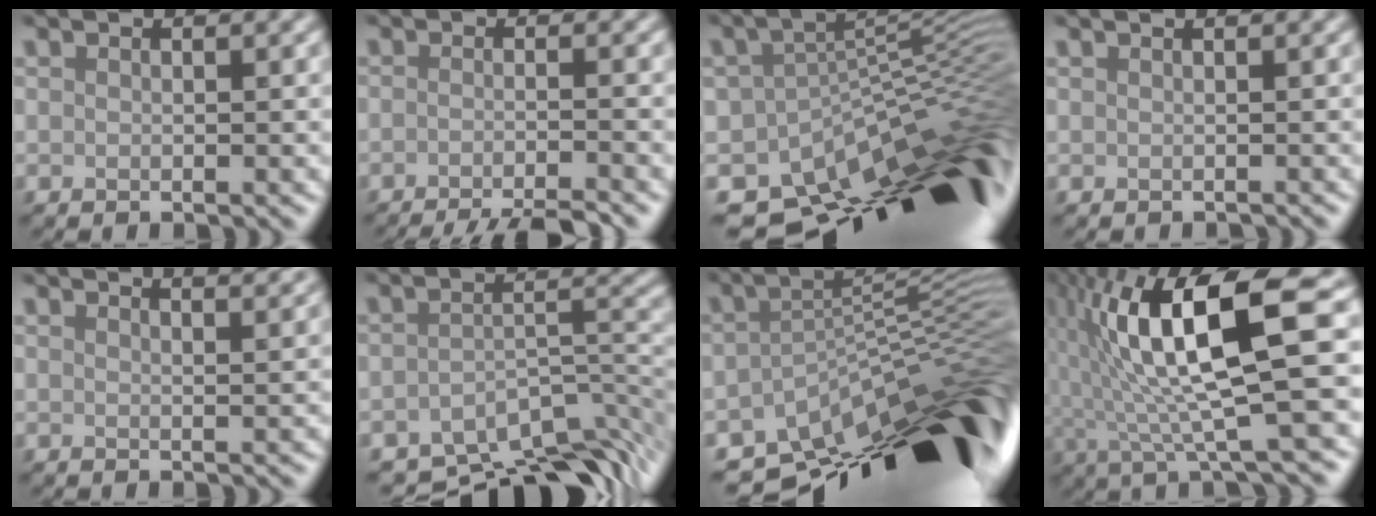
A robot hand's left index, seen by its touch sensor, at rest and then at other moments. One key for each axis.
{"total": 6.7, "fx": -5.4, "fy": 1.4, "fz": 3.6, "tx": -0.031, "ty": -0.011, "tz": -0.075}
{"total": 13.2, "fx": -8.2, "fy": 5.3, "fz": 8.9, "tx": -0.143, "ty": 0.000, "tz": -0.124}
{"total": 0.6, "fx": 0.4, "fy": 0.2, "fz": 0.4, "tx": -0.001, "ty": 0.001, "tz": -0.002}
{"total": 4.2, "fx": 3.3, "fy": 1.5, "fz": 2.2, "tx": 0.000, "ty": 0.025, "tz": 0.010}
{"total": 8.2, "fx": -6.2, "fy": 2.6, "fz": 4.7, "tx": -0.063, "ty": -0.011, "tz": -0.098}
{"total": 13.9, "fx": -7.7, "fy": 5.0, "fz": 10.4, "tx": -0.162, "ty": -0.010, "tz": -0.113}
{"total": 12.0, "fx": 2.6, "fy": 2.7, "fz": 11.4, "tx": -0.195, "ty": 0.005, "tz": 0.048}